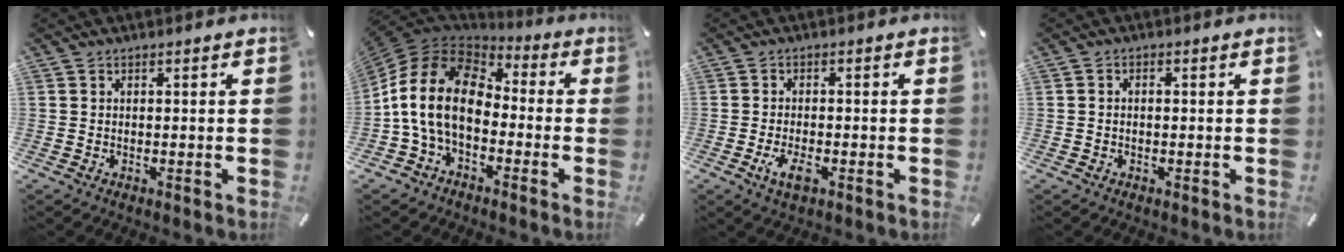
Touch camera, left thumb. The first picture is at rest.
{"total": 16.4, "force": [-2.7, 11.4, 11.5], "torque": [-0.250, 0.030, -0.053]}
{"total": 4.5, "force": [-2.0, 1.9, 3.5], "torque": [-0.083, -0.001, -0.040]}
{"total": 1.0, "force": [-0.3, 0.7, 0.6], "torque": [-0.012, 0.002, -0.007]}